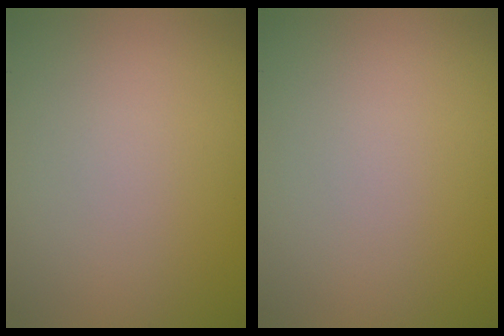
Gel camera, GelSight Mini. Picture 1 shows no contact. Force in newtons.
{"total": 0.0}